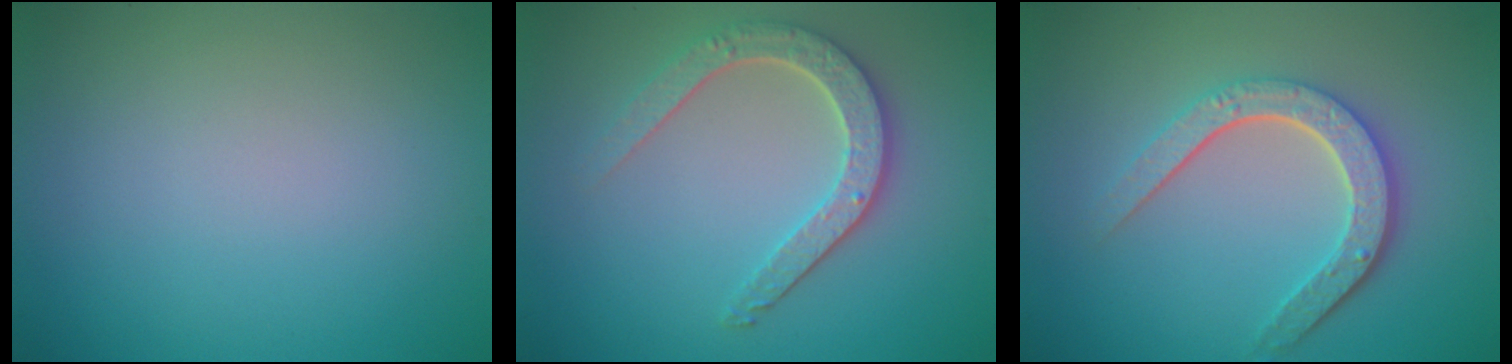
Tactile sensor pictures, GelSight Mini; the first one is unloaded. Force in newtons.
{"total": 3.9, "press": 3.4, "slide": 2.0}
{"total": 4.7, "press": 3.5, "slide": 3.1}